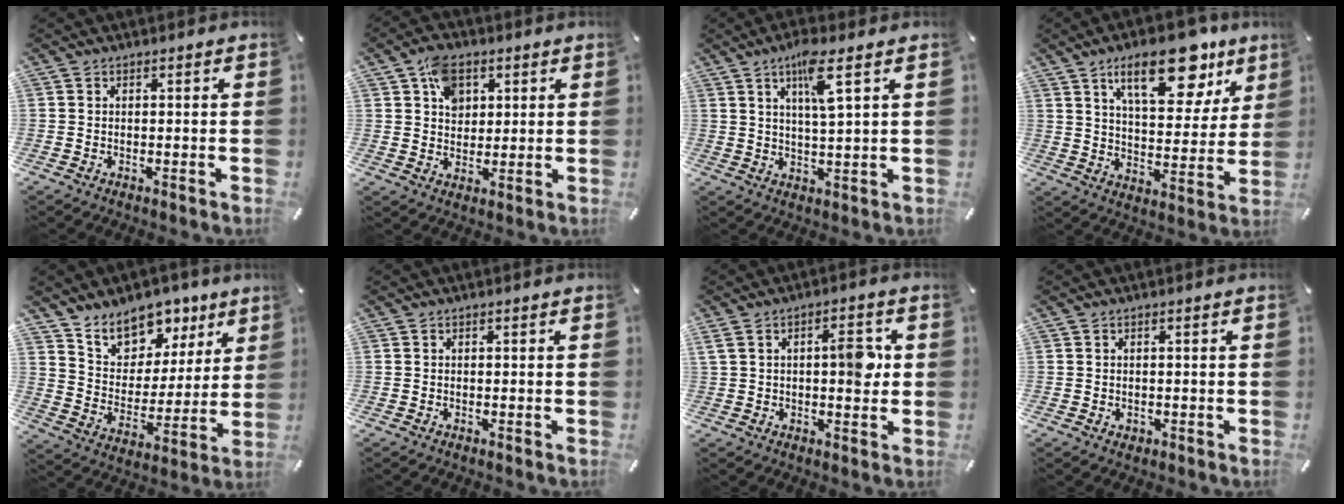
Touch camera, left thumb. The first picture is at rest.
{"total": 7.8, "force": [3.1, 6.0, 3.8], "torque": [-0.059, 0.003, 0.055]}
{"total": 8.3, "force": [4.1, 1.1, 7.1], "torque": [-0.133, -0.003, 0.065]}
{"total": 19.7, "force": [11.5, 9.2, 13.0], "torque": [-0.182, -0.054, 0.187]}
{"total": 11.0, "force": [9.0, 6.3, 0.8], "torque": [-0.025, -0.088, 0.169]}
{"total": 0.0}
{"total": 8.0, "force": [1.4, 3.8, 6.9], "torque": [-0.097, -0.002, 0.019]}
{"total": 0.7, "force": [0.1, 0.6, 0.2], "torque": [-0.004, 0.005, 0.000]}